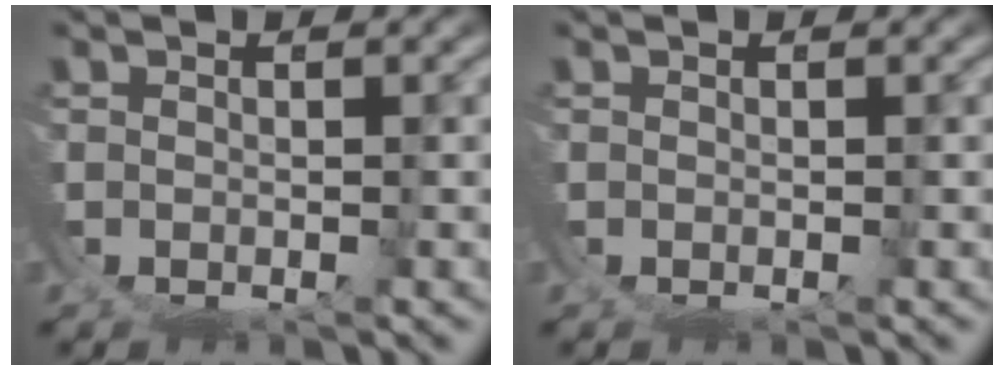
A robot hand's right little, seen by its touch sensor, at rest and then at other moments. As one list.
[{"total": 0.0}]